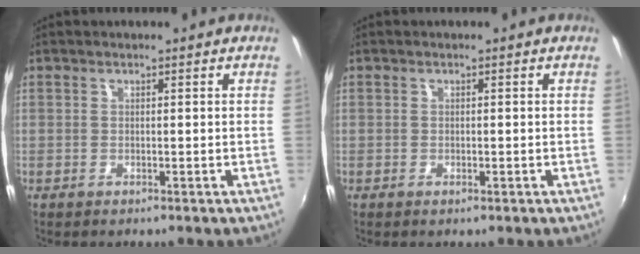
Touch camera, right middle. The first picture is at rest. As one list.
[{"total": 0.9, "force": [-0.5, 0.4, 0.7], "torque": [-0.010, -0.001, -0.007]}]